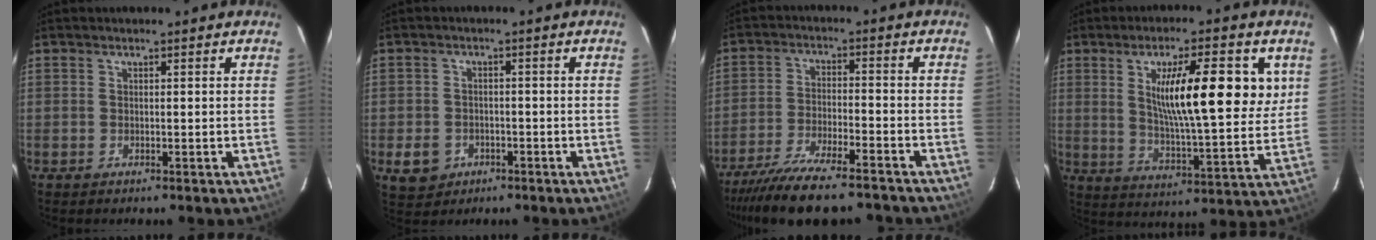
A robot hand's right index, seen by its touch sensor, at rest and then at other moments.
{"total": 4.9, "force": [-2.4, 4.1, 0.8], "torque": [-0.037, 0.007, -0.030]}
{"total": 16.1, "force": [-14.3, 2.4, 6.8], "torque": [-0.147, -0.029, -0.232]}
{"total": 16.7, "force": [5.9, 3.5, 15.2], "torque": [-0.239, 0.001, 0.093]}